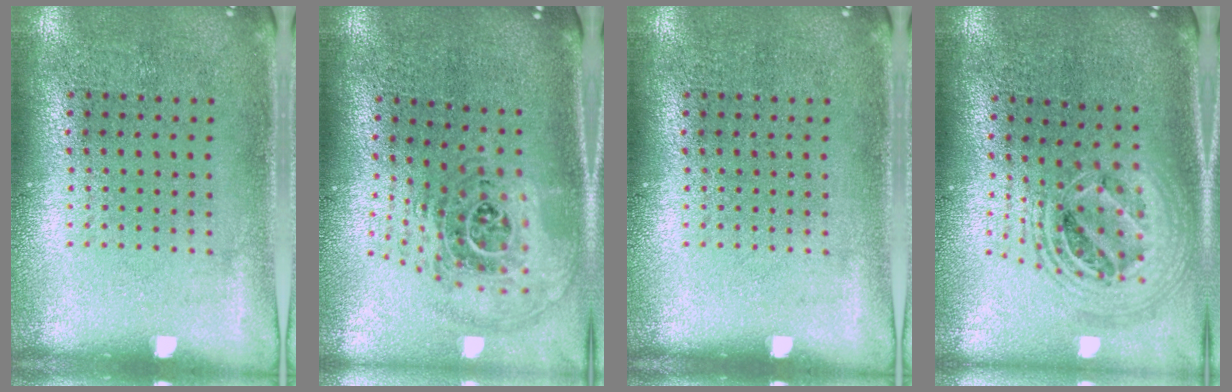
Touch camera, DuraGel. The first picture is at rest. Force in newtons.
{"total": 1.7, "press": 1.4, "slide": 1.0}
{"total": 0.0}
{"total": 2.3, "press": 1.7, "slide": 1.4}